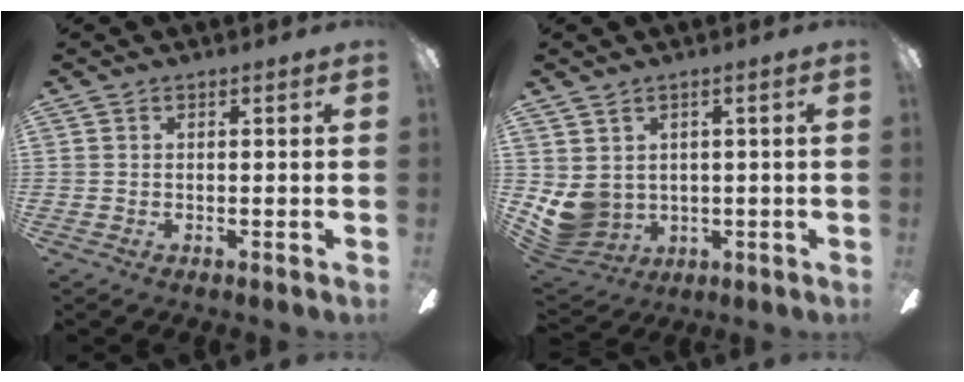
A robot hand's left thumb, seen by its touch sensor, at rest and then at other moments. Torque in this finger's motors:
{"motor_torque": [0.44, 1.41, 0.48, -0.59, 0.04]}